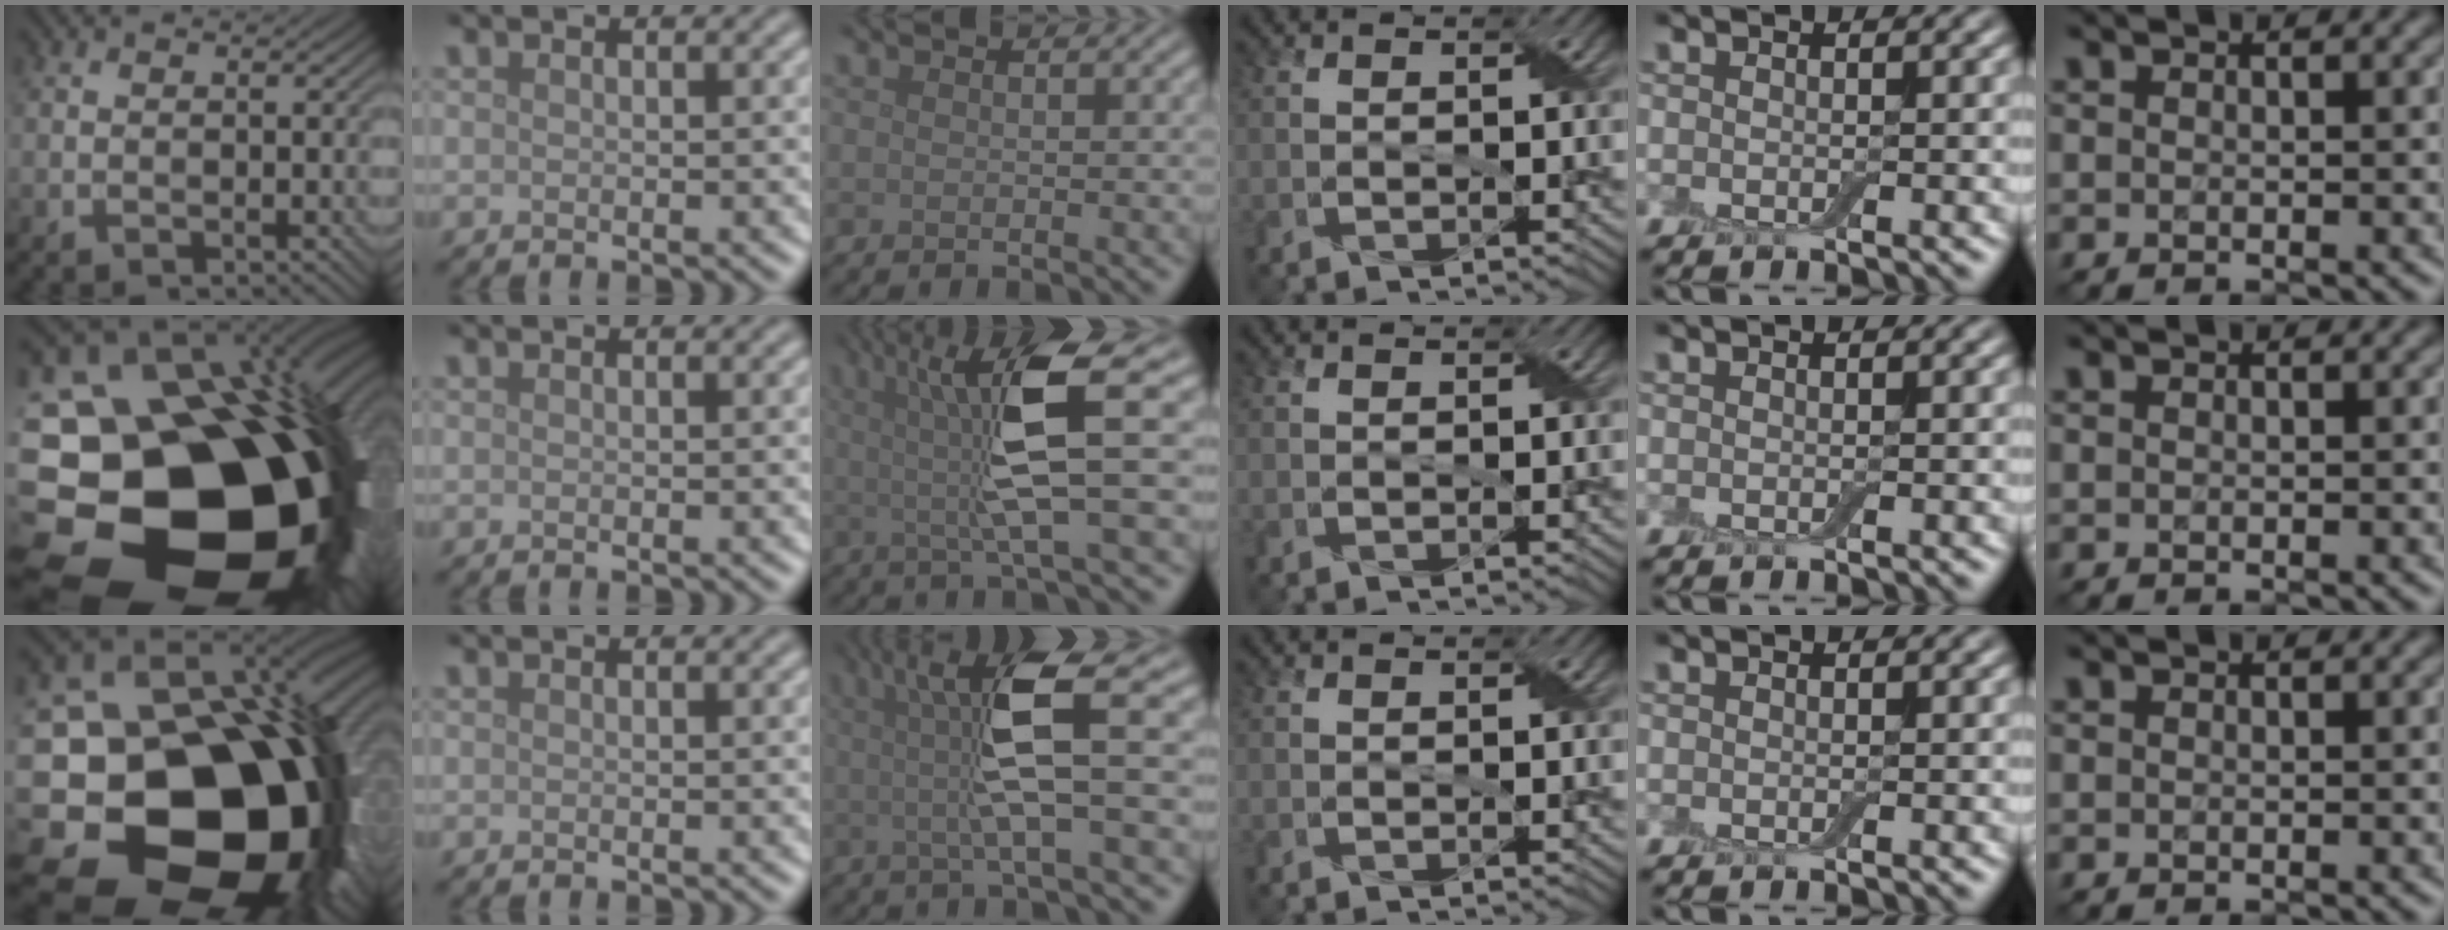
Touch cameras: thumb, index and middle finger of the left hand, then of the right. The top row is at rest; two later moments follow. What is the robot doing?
{"motion": "wrap", "object": "adhesive wrap"}